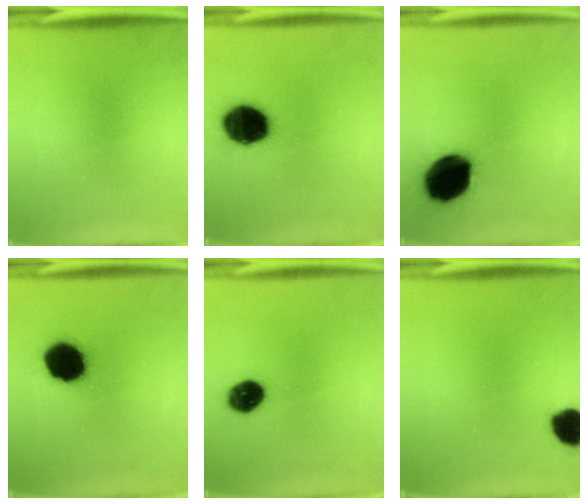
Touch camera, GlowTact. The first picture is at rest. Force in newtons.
{"total": 15.8}
{"total": 17.9}
{"total": 14.6}
{"total": 7.7}
{"total": 7.3}